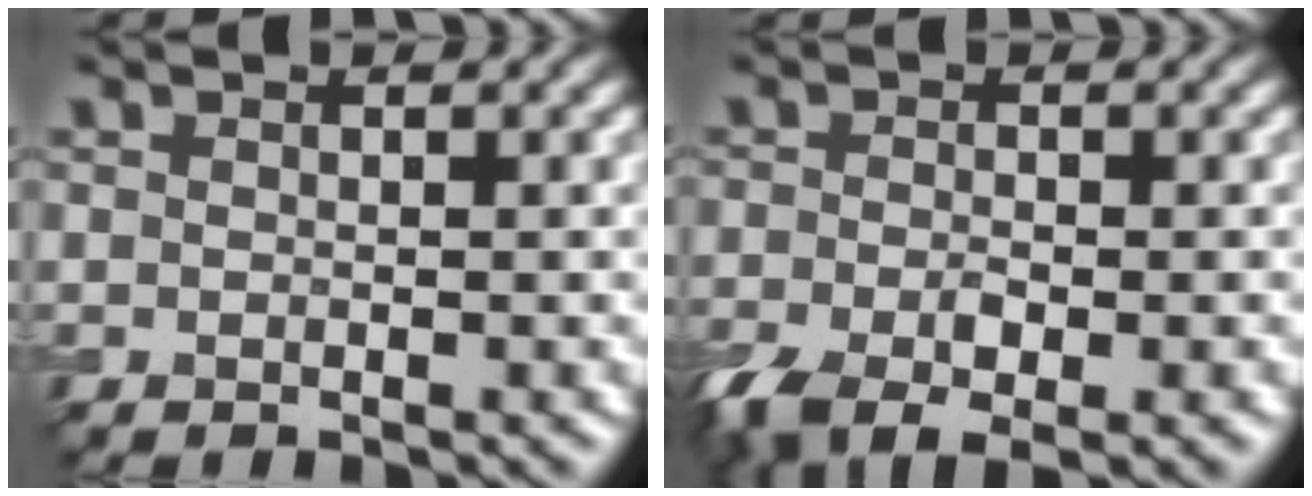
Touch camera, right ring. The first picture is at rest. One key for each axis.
{"total": 5.9, "fx": -3.0, "fy": 2.8, "fz": 4.2, "tx": -0.084, "ty": -0.012, "tz": -0.057}